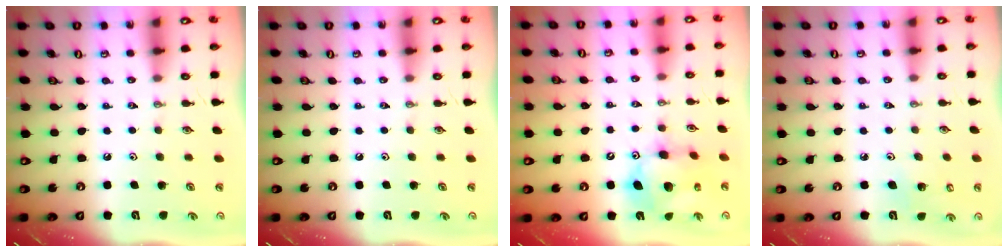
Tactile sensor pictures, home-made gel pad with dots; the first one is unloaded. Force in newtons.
{"total": 0.0}
{"total": 13.4, "press": 13.4, "slide": 1.3}
{"total": 5.0, "press": 4.9, "slide": 1.2}